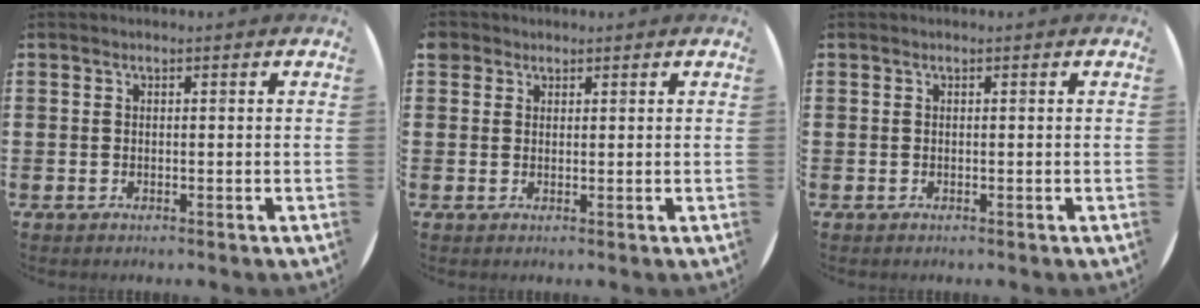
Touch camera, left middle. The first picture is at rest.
{"total": 1.4, "force": [1.1, 0.8, 0.1], "torque": [0.005, 0.000, 0.020]}
{"total": 0.0}